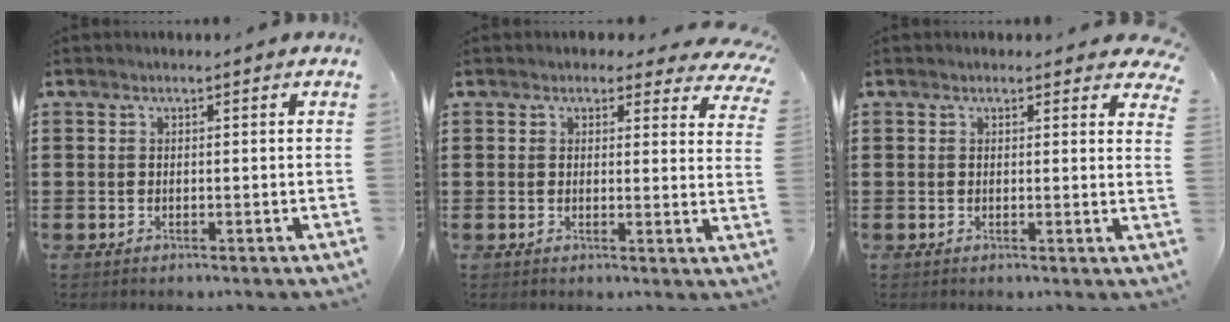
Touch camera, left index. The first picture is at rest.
{"total": 2.7, "force": [2.3, 1.0, 1.0], "torque": [-0.015, -0.009, 0.038]}
{"total": 1.7, "force": [1.5, 0.6, 0.5], "torque": [-0.005, 0.000, 0.028]}